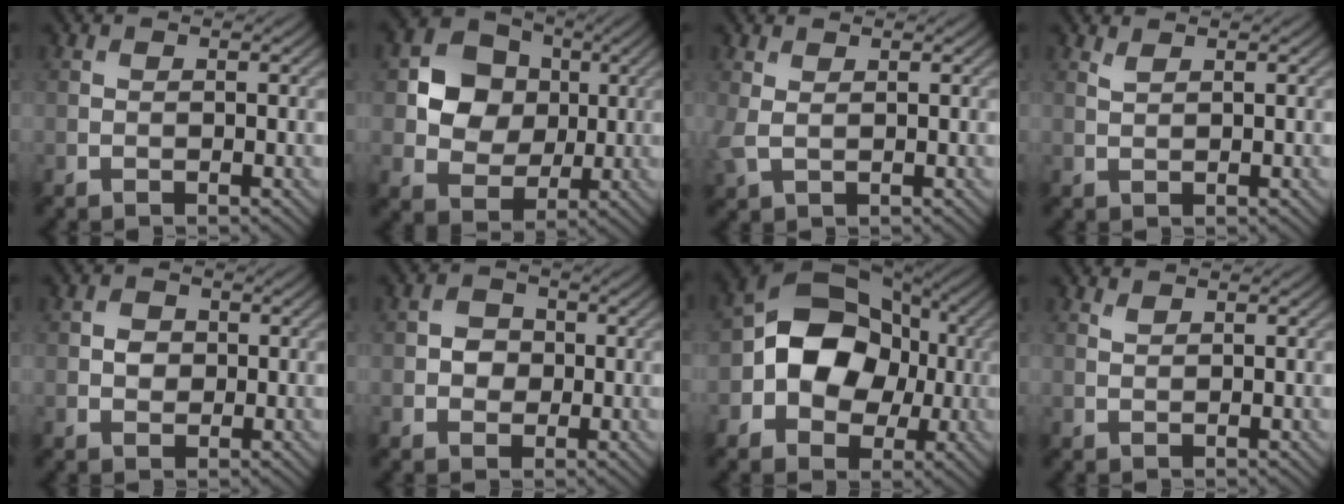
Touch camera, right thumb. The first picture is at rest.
{"total": 9.0, "force": [1.5, 7.7, 4.5], "torque": [-0.098, 0.008, 0.019]}
{"total": 2.4, "force": [0.9, 1.2, 1.8], "torque": [-0.057, -0.002, 0.019]}
{"total": 1.0, "force": [0.8, 0.1, 0.5], "torque": [-0.015, 0.001, 0.018]}
{"total": 1.9, "force": [0.0, 1.7, 0.8], "torque": [-0.016, -0.002, -0.004]}
{"total": 2.7, "force": [-0.2, 2.4, 1.2], "torque": [-0.023, 0.001, -0.011]}
{"total": 11.2, "force": [-0.8, 8.8, 7.0], "torque": [-0.113, 0.008, -0.038]}
{"total": 0.8, "force": [0.7, 0.1, 0.3], "torque": [-0.008, 0.000, 0.017]}